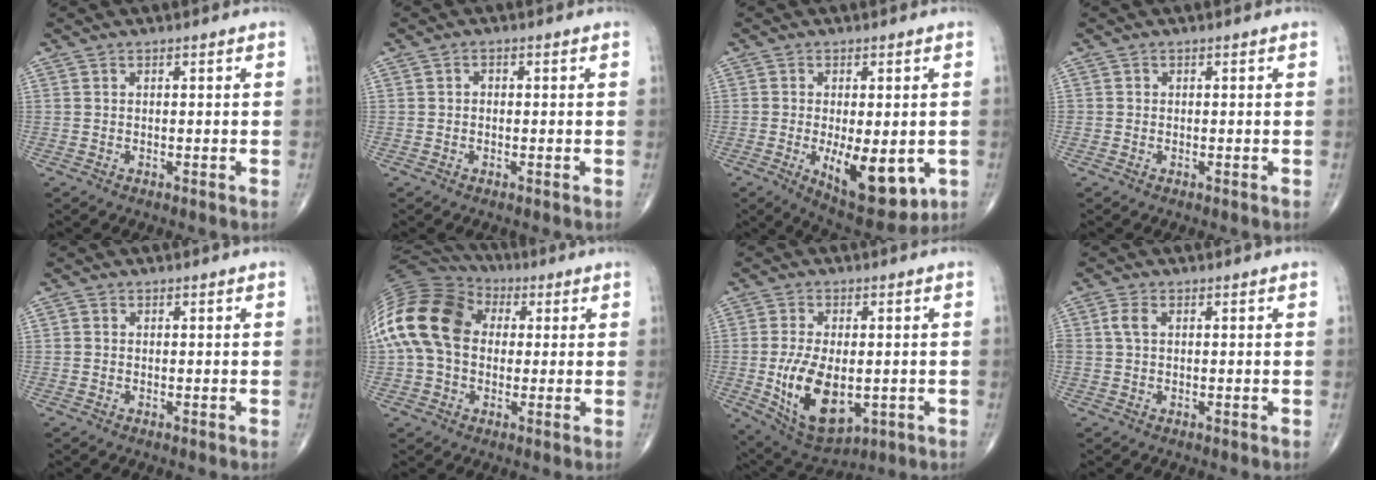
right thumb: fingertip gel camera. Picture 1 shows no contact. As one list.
[{"total": 1.0, "force": [0.0, 0.8, 0.6], "torque": [-0.005, 0.006, -0.003]}, {"total": 13.1, "force": [-3.2, 5.8, 11.3], "torque": [-0.151, -0.021, -0.032]}, {"total": 0.5, "force": [-0.1, 0.5, 0.0], "torque": [0.004, 0.004, -0.002]}, {"total": 0.7, "force": [0.0, 0.6, 0.2], "torque": [0.000, 0.001, -0.002]}, {"total": 20.4, "force": [2.7, 14.9, 13.7], "torque": [-0.297, 0.046, 0.045]}, {"total": 14.0, "force": [-2.3, 7.5, 11.6], "torque": [-0.203, -0.013, -0.019]}, {"total": 2.7, "force": [0.6, 1.6, 2.1], "torque": [-0.051, 0.008, 0.012]}]